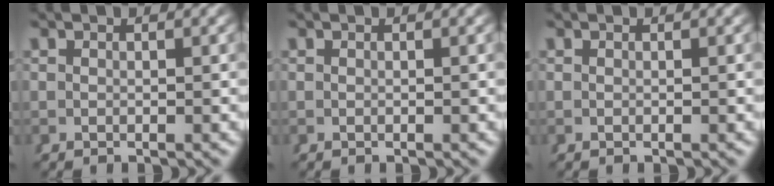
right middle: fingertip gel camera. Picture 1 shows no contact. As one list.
[{"total": 0.0}, {"total": 0.0}]